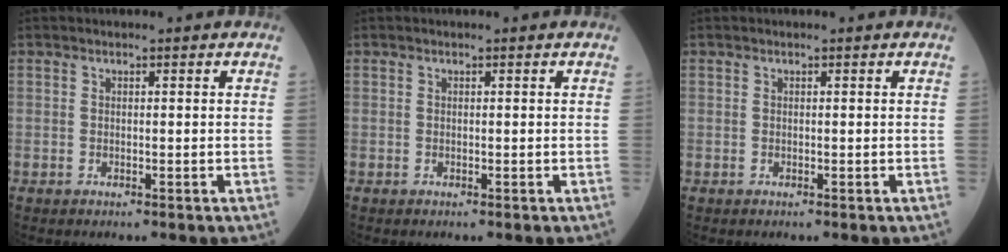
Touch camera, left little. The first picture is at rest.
{"total": 0.0}
{"total": 0.0}